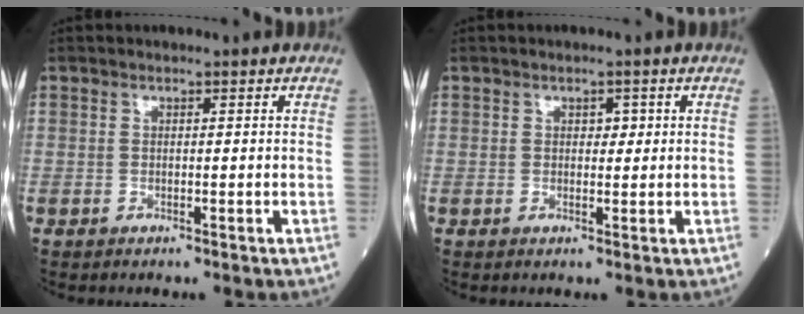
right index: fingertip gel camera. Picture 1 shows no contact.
{"total": 1.5, "force": [0.4, 1.0, 1.0], "torque": [-0.011, 0.003, 0.006]}